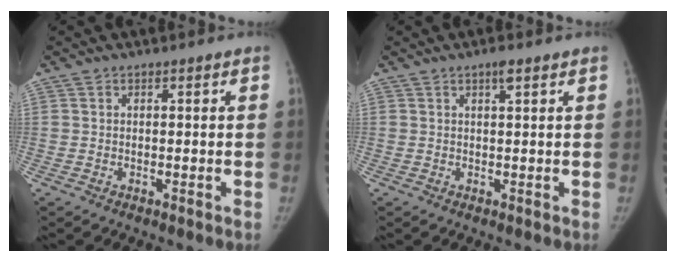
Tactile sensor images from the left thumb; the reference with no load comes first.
{"total": 1.7, "force": [1.0, 0.3, 1.3], "torque": [-0.023, -0.001, 0.016]}